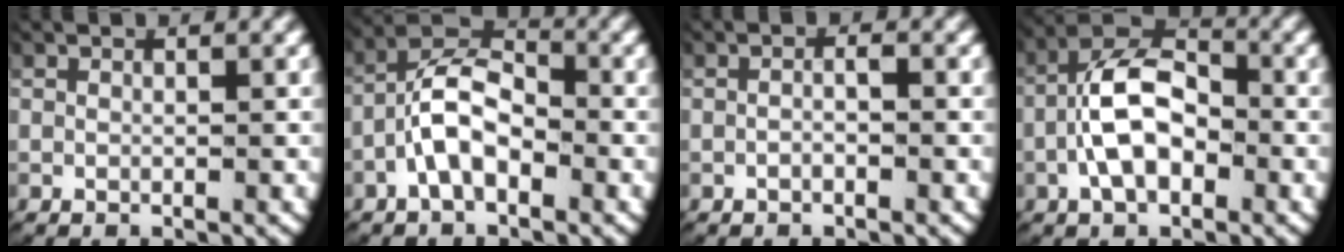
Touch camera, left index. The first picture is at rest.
{"total": 6.0, "force": [-0.9, 4.2, 4.2], "torque": [-0.066, -0.001, -0.029]}
{"total": 0.9, "force": [-0.5, 0.2, 0.8], "torque": [-0.017, 0.002, -0.010]}
{"total": 6.9, "force": [-0.9, 4.4, 5.2], "torque": [-0.094, -0.007, -0.018]}